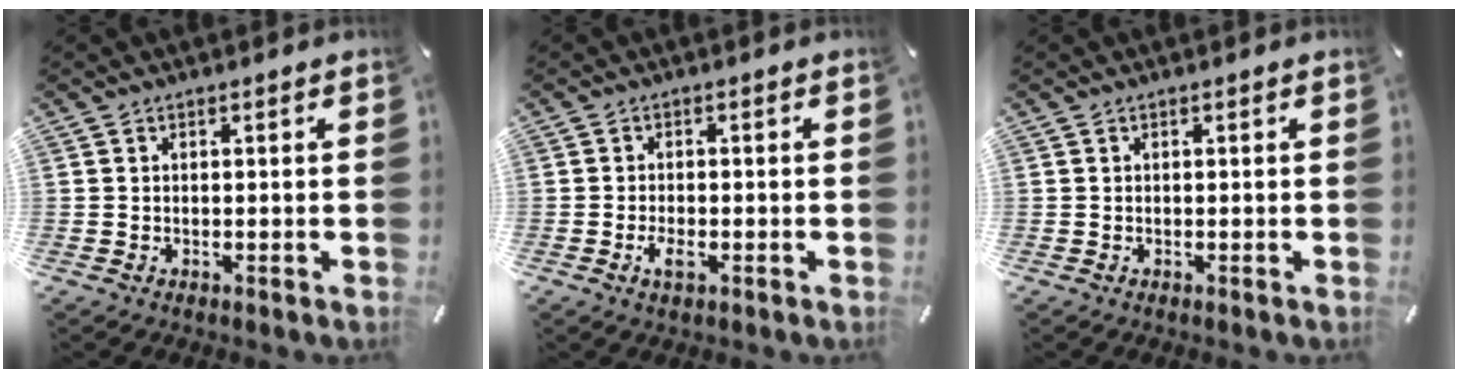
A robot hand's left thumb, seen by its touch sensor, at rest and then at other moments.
{"total": 3.0, "force": [-1.2, 1.5, 2.3], "torque": [-0.045, 0.002, -0.022]}
{"total": 0.0}